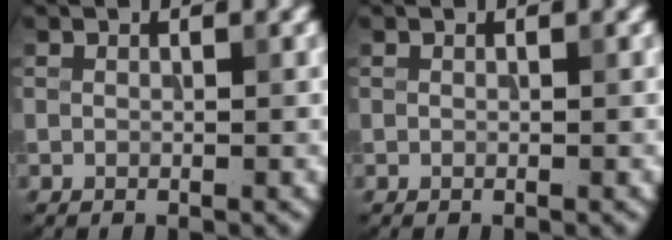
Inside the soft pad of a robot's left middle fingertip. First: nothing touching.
{"total": 0.0}